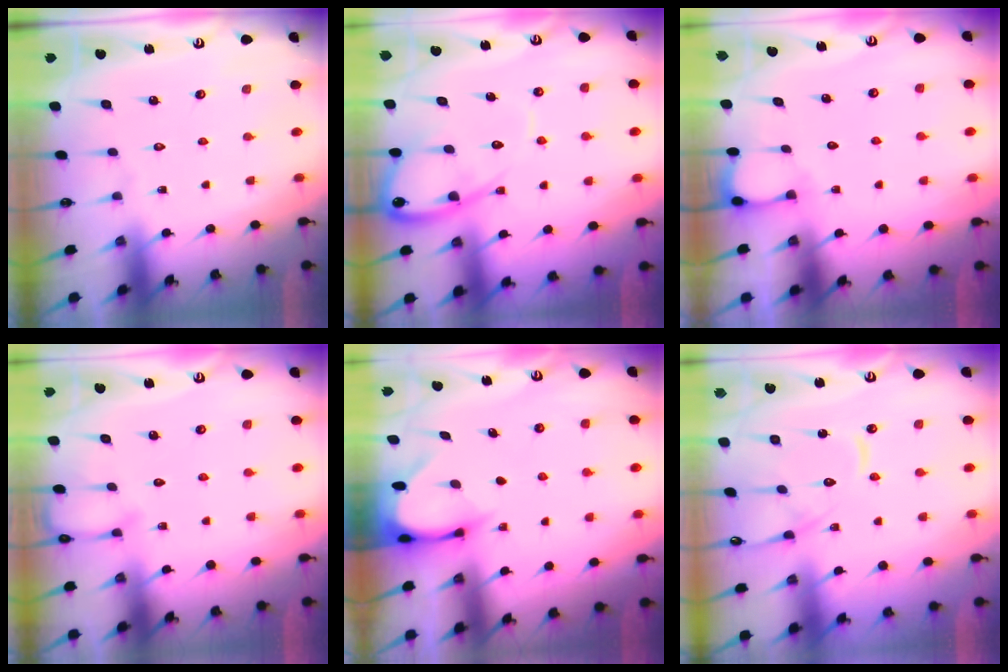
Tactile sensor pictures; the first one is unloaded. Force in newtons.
{"total": 8.8, "press": 8.7, "slide": 0.8}
{"total": 2.7, "press": 2.7, "slide": 0.3}
{"total": 4.5, "press": 4.5, "slide": 0.4}
{"total": 3.3, "press": 3.3, "slide": 0.3}
{"total": 10.9, "press": 10.9, "slide": 0.5}